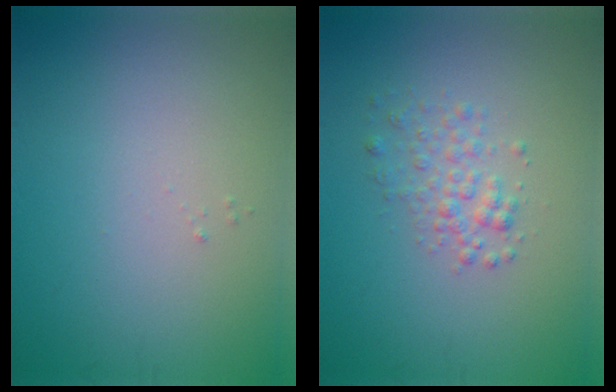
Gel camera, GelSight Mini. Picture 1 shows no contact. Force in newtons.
{"total": 2.1, "press": 2.1, "slide": 0.1}